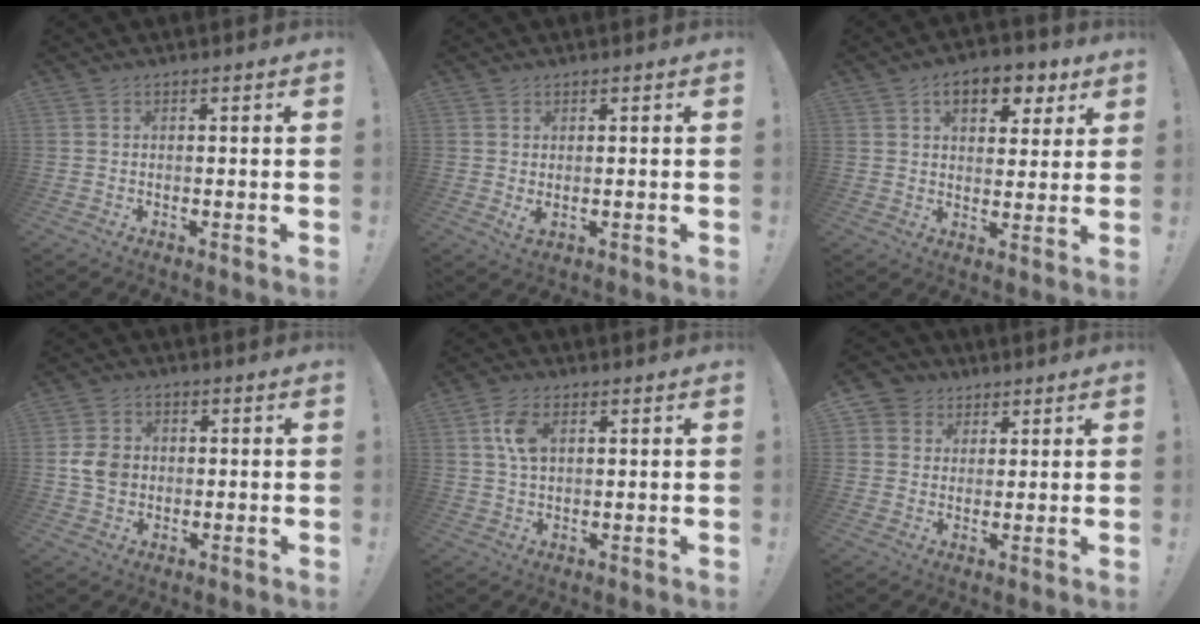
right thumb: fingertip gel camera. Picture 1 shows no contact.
{"total": 2.3, "force": [1.0, 0.8, 1.9], "torque": [-0.026, -0.009, 0.019]}
{"total": 9.9, "force": [5.1, 5.6, 6.3], "torque": [-0.084, -0.021, 0.089]}
{"total": 6.9, "force": [-0.4, 5.9, 3.6], "torque": [-0.062, 0.011, -0.005]}
{"total": 7.0, "force": [2.0, 3.8, 5.5], "torque": [-0.106, 0.002, 0.037]}
{"total": 5.4, "force": [2.4, 4.7, 0.8], "torque": [-0.010, -0.014, 0.046]}